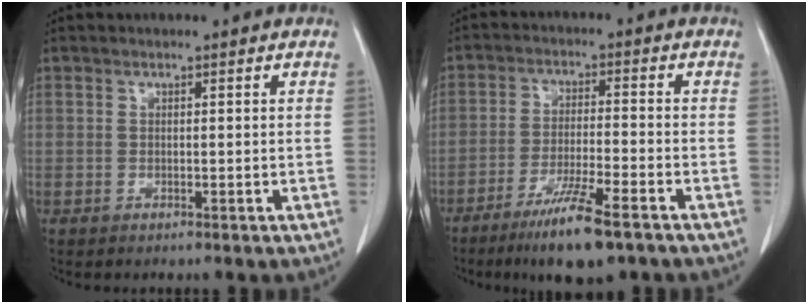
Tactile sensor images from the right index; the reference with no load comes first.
{"total": 9.9, "force": [-6.6, 0.8, 7.3], "torque": [-0.131, -0.023, -0.112]}